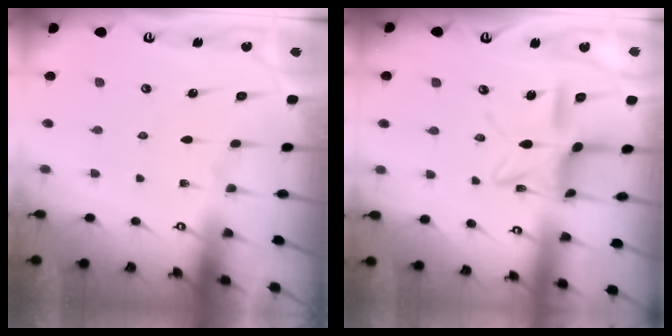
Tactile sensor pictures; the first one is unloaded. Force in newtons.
{"total": 12.2, "press": 12.2, "slide": 0.9}